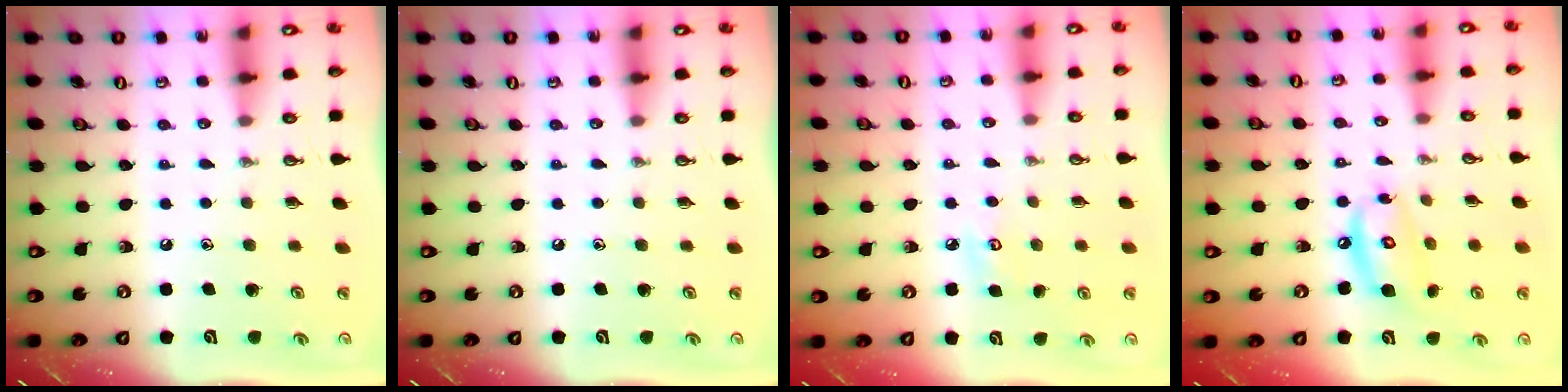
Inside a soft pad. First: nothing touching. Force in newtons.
{"total": 0.0}
{"total": 5.9, "press": 5.9, "slide": 0.5}
{"total": 11.5, "press": 11.5, "slide": 1.0}